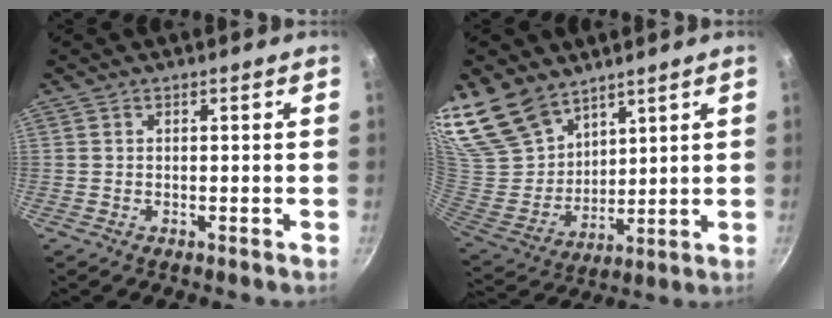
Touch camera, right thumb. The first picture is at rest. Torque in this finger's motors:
{"motor_torque": [-1.72, 2.08, 0.90, 1.86, 0.19]}